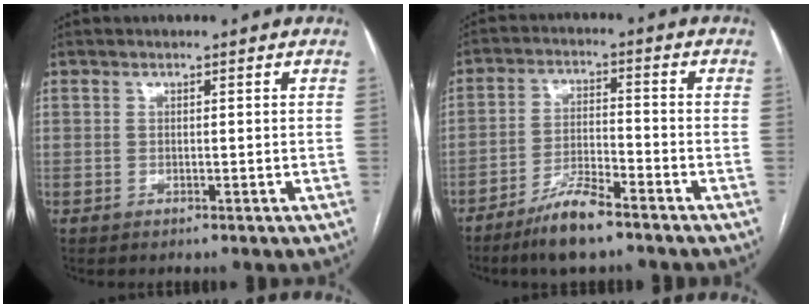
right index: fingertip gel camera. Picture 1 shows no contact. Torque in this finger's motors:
{"motor_torque": [0.58, -0.33, 0.35, 0.07]}